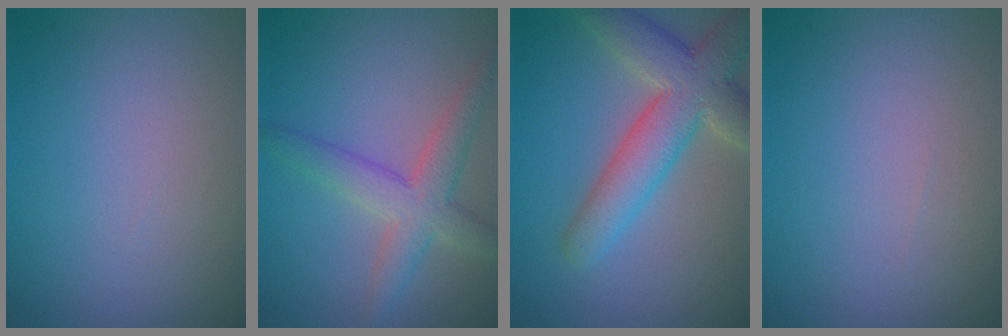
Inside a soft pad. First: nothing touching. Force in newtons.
{"total": 4.3, "press": 4.3, "slide": 0.3}
{"total": 7.2, "press": 7.2, "slide": 0.7}
{"total": 0.0}